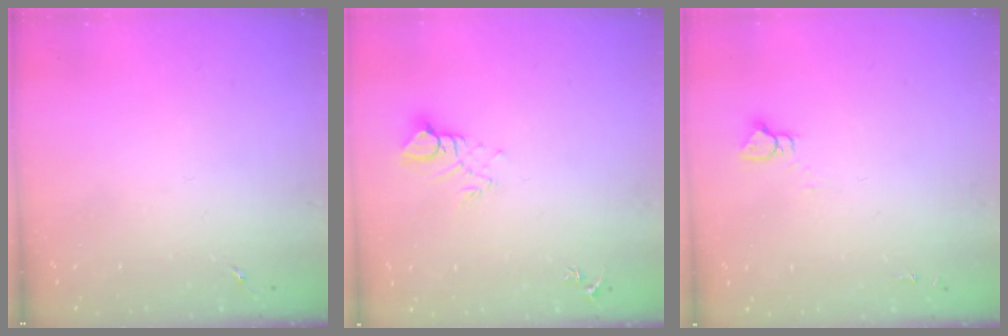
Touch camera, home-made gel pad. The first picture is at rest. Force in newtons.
{"total": 5.2, "press": 5.2, "slide": 0.4}
{"total": 3.3, "press": 3.3, "slide": 0.2}